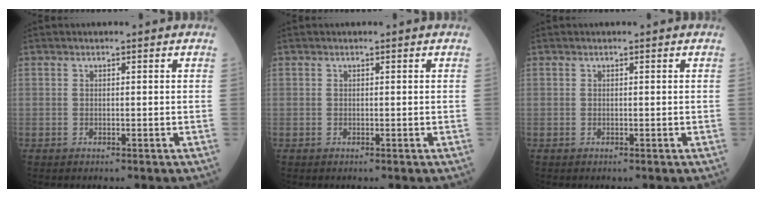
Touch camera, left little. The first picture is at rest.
{"total": 0.0}
{"total": 0.0}